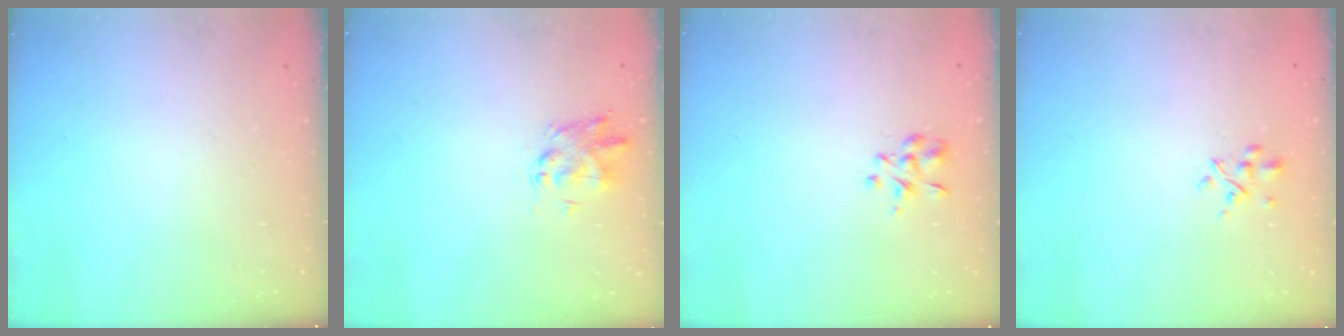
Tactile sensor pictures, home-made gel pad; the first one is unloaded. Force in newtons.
{"total": 2.2, "press": 2.2, "slide": 0.1}
{"total": 3.0, "press": 2.9, "slide": 0.7}
{"total": 2.7, "press": 2.6, "slide": 0.9}